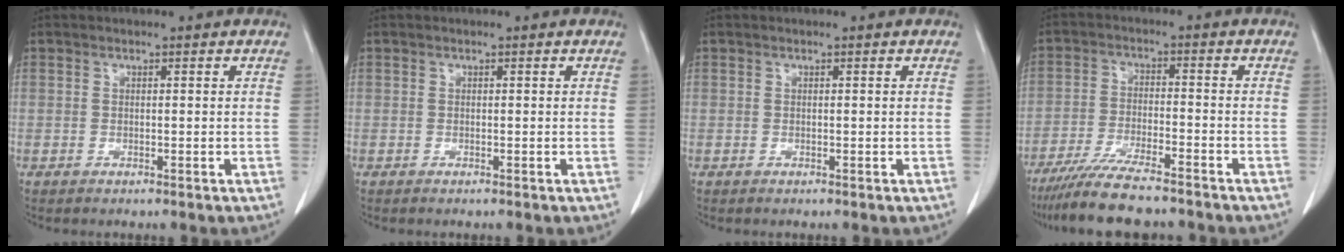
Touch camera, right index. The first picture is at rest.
{"total": 0.0}
{"total": 0.0}
{"total": 10.6, "force": [-9.1, 1.0, 5.4], "torque": [-0.092, -0.028, -0.150]}